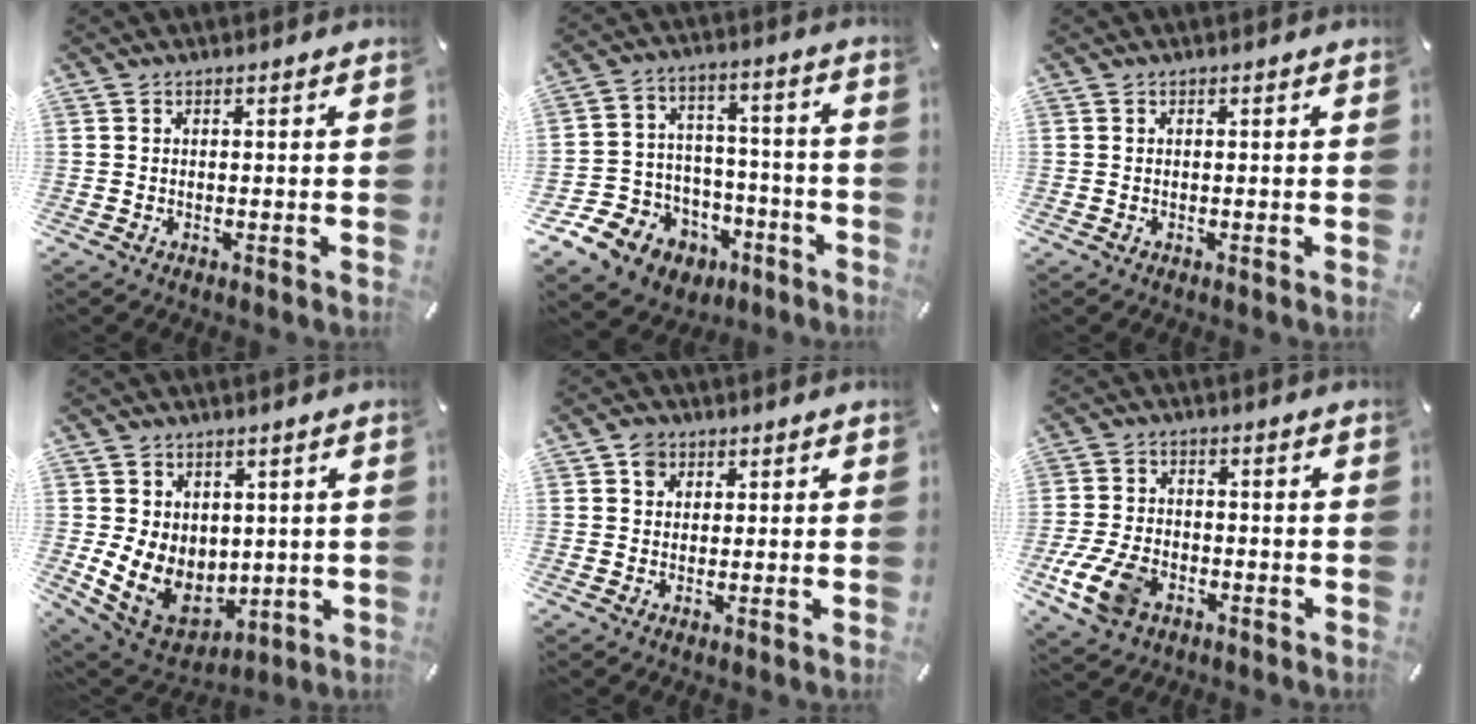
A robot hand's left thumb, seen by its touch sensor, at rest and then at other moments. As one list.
[{"total": 10.3, "force": [-4.5, 9.2, 1.5], "torque": [-0.034, 0.021, -0.065]}, {"total": 0.0}, {"total": 11.5, "force": [-0.1, 10.0, 5.8], "torque": [-0.117, -0.015, 0.010]}, {"total": 3.2, "force": [1.0, 2.9, 1.0], "torque": [-0.007, -0.001, 0.014]}, {"total": 10.3, "force": [-4.5, 6.8, 6.3], "torque": [-0.142, 0.014, -0.080]}]